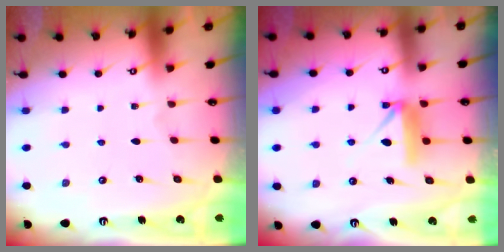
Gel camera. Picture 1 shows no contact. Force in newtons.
{"total": 8.7, "press": 8.7, "slide": 0.4}